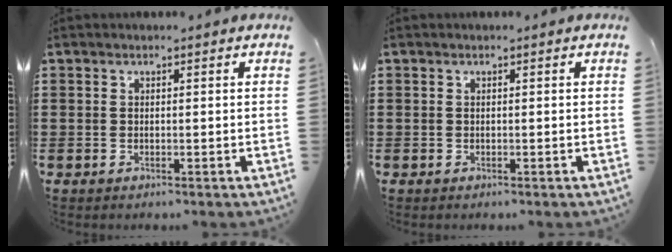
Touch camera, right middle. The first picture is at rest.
{"total": 0.0}